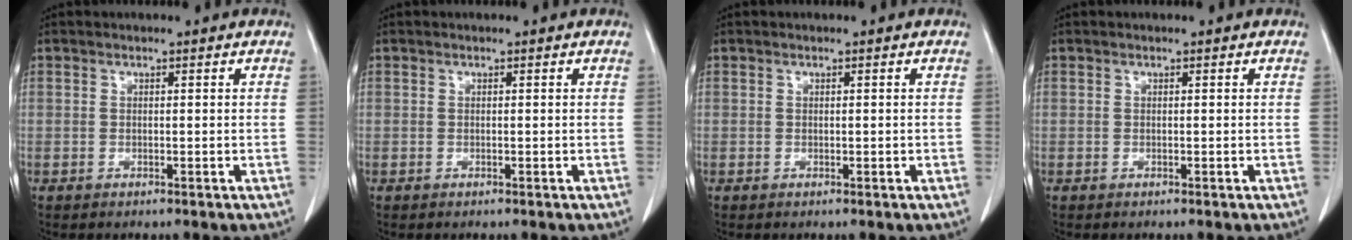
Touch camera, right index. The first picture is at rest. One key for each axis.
{"total": 0.0}
{"total": 0.0}
{"total": 0.0}